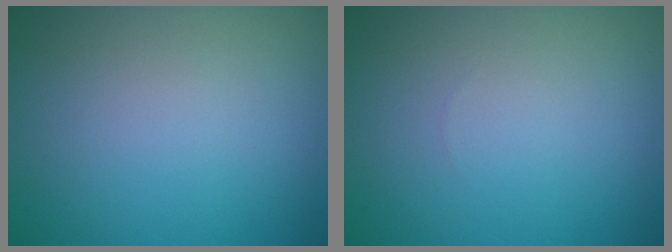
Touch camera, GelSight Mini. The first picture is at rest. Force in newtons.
{"total": 0.0}